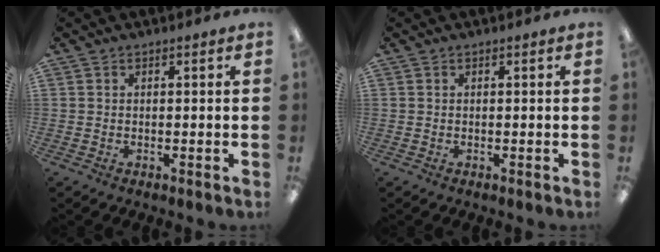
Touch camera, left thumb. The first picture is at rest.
{"total": 0.0}